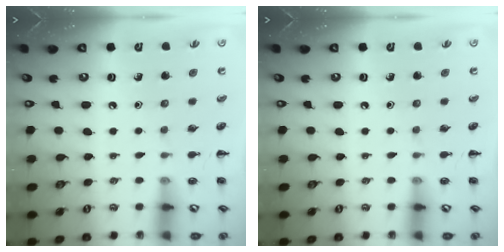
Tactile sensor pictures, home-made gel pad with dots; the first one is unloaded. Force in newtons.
{"total": 0.0}